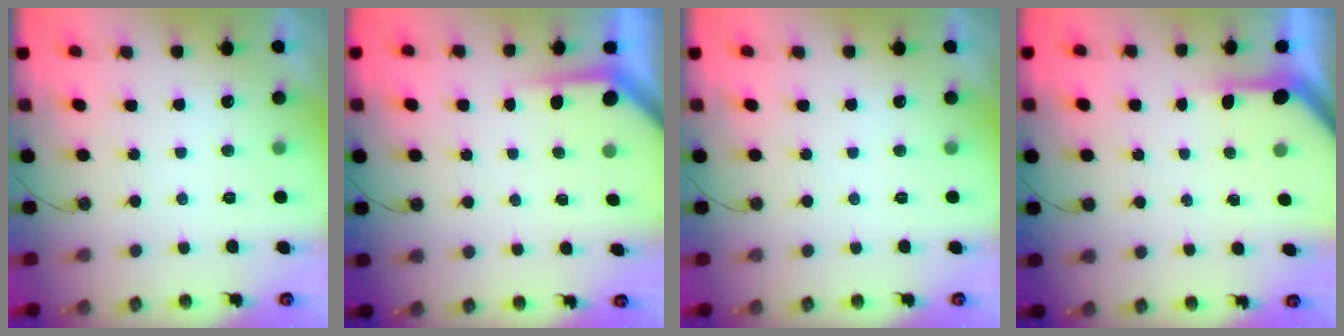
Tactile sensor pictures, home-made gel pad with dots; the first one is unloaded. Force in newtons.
{"total": 3.0, "press": 3.0, "slide": 0.3}
{"total": 0.0}
{"total": 3.8, "press": 3.8, "slide": 0.3}